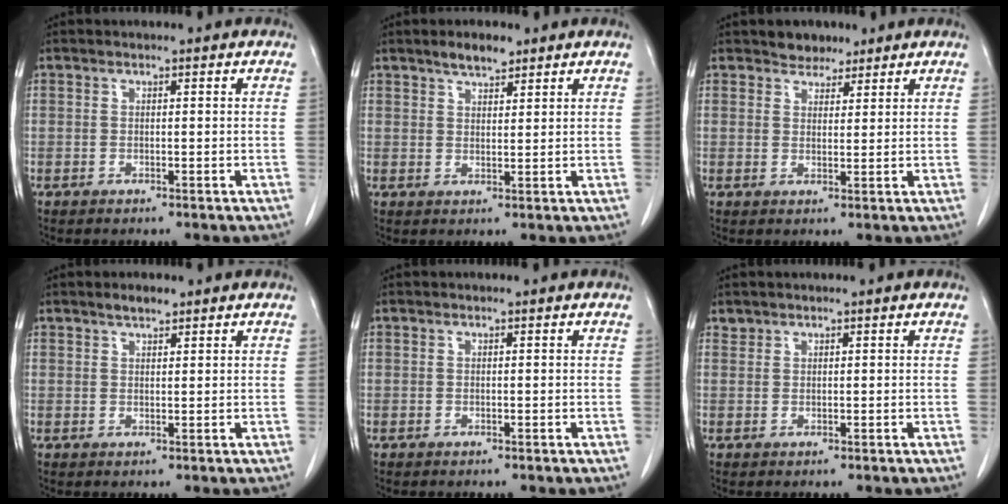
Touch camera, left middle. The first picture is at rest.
{"total": 3.4, "force": [2.7, 1.0, 1.8], "torque": [-0.035, 0.002, 0.046]}
{"total": 3.1, "force": [2.6, 1.7, 0.5], "torque": [-0.009, 0.003, 0.041]}
{"total": 2.0, "force": [1.7, 0.5, 1.0], "torque": [-0.023, 0.002, 0.030]}
{"total": 0.0}
{"total": 0.8, "force": [0.7, 0.3, -0.1], "torque": [0.002, 0.003, 0.014]}